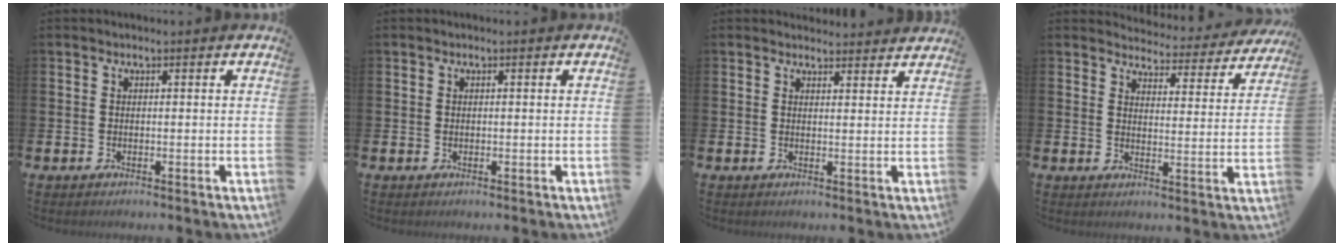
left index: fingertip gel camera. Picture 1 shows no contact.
{"total": 0.0}
{"total": 2.4, "force": [2.4, 0.3, -0.2], "torque": [0.005, -0.016, 0.043]}
{"total": 3.9, "force": [3.8, 0.7, 0.4], "torque": [-0.018, -0.034, 0.061]}